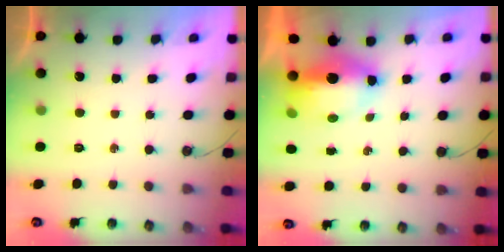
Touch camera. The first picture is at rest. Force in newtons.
{"total": 9.4, "press": 9.3, "slide": 1.5}